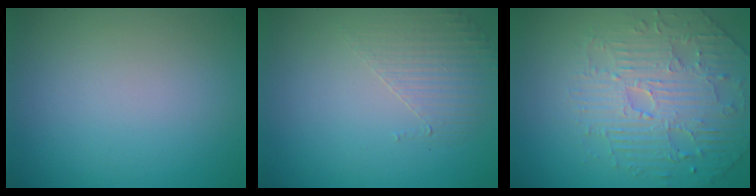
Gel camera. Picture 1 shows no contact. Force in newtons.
{"total": 1.7, "press": 0.9, "slide": 1.4}
{"total": 4.5, "press": 4.5, "slide": 0.4}